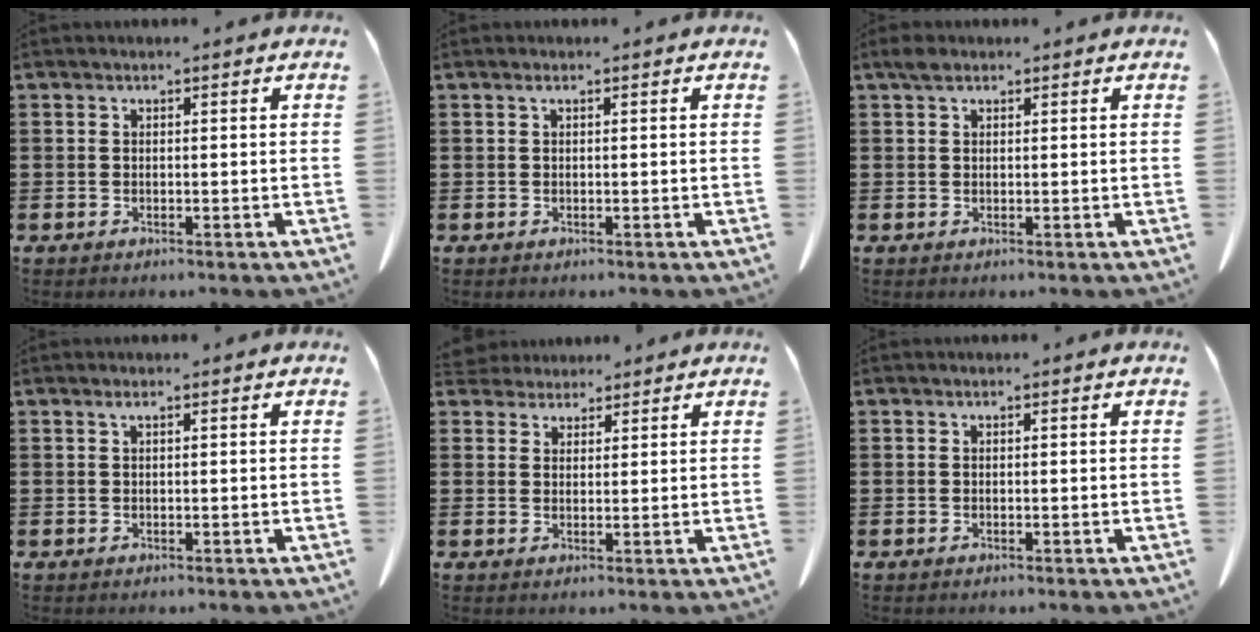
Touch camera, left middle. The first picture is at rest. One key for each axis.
{"total": 0.5, "fx": 0.2, "fy": -0.1, "fz": 0.5, "tx": -0.012, "ty": -0.003, "tz": 0.005}
{"total": 1.5, "fx": 1.0, "fy": 0.8, "fz": 0.8, "tx": -0.020, "ty": 0.002, "tz": 0.020}
{"total": 0.7, "fx": 0.3, "fy": -0.1, "fz": 0.6, "tx": -0.012, "ty": -0.003, "tz": 0.008}
{"total": 2.7, "fx": 2.6, "fy": 0.8, "fz": 0.0, "tx": -0.010, "ty": -0.002, "tz": 0.051}
{"total": 0.0}